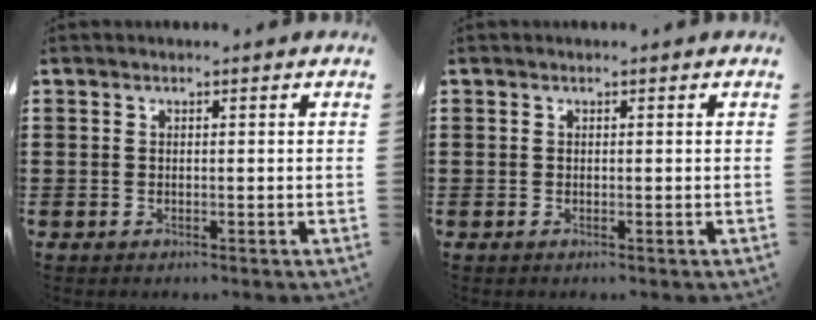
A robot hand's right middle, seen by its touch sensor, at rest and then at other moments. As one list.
[{"total": 0.0}]